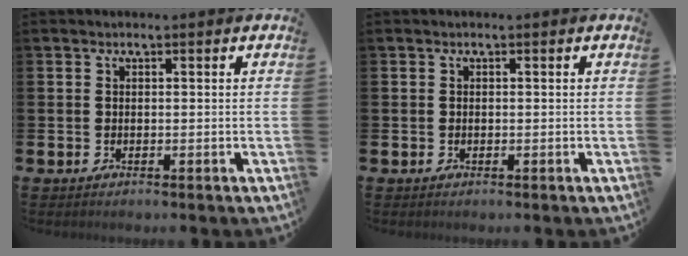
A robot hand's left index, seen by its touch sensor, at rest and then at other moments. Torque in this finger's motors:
{"motor_torque": [0.06, 0.18, -0.02, -0.01]}